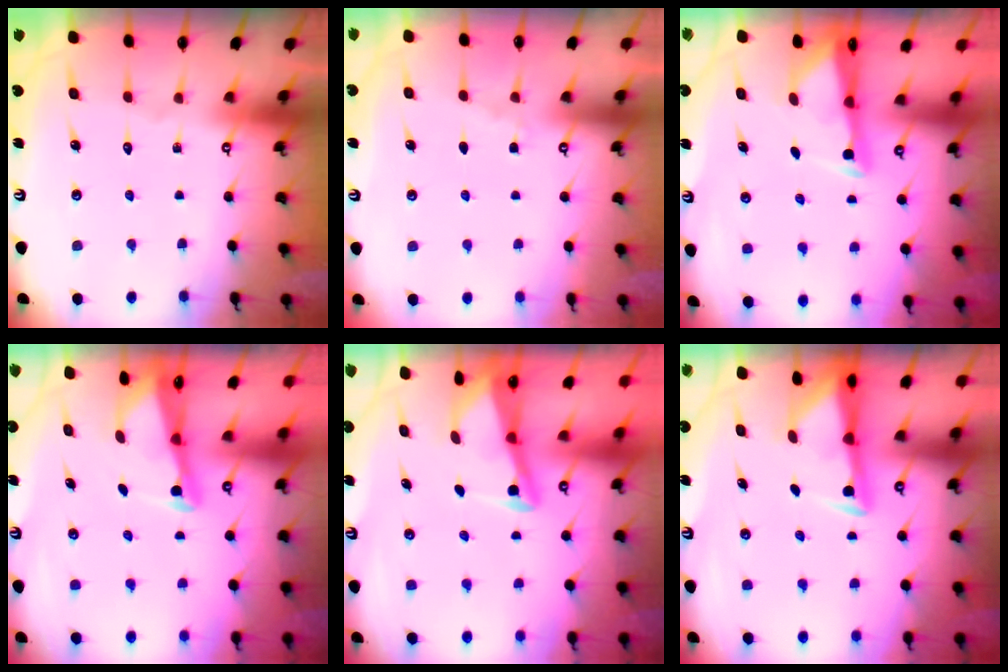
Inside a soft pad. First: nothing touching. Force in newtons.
{"total": 2.8, "press": 2.8, "slide": 0.5}
{"total": 3.0, "press": 2.9, "slide": 0.4}
{"total": 2.6, "press": 2.6, "slide": 0.3}
{"total": 3.0, "press": 3.0, "slide": 0.4}
{"total": 2.8, "press": 2.7, "slide": 0.5}